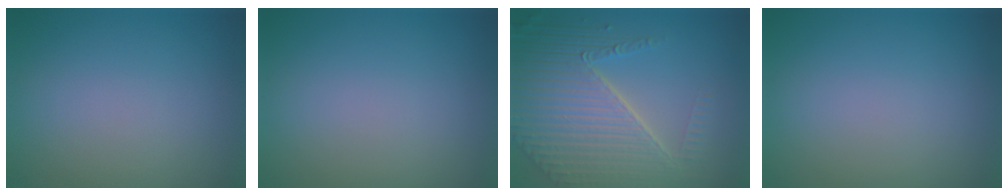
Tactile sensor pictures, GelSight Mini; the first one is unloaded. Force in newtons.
{"total": 0.0}
{"total": 8.7, "press": 5.8, "slide": 6.5}
{"total": 0.0}